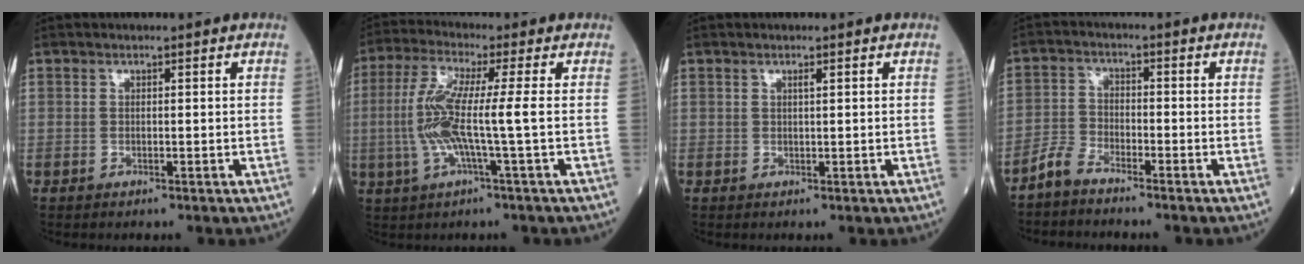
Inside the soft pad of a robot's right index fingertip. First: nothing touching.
{"total": 8.9, "force": [-0.7, -0.1, 8.9], "torque": [-0.189, 0.009, -0.021]}
{"total": 0.6, "force": [0.5, 0.0, 0.4], "torque": [-0.004, 0.000, 0.007]}
{"total": 3.5, "force": [-3.3, 0.9, 0.9], "torque": [-0.018, -0.002, -0.070]}